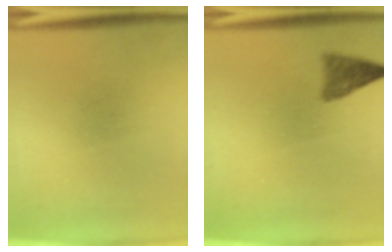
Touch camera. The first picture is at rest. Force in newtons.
{"total": 2.9}